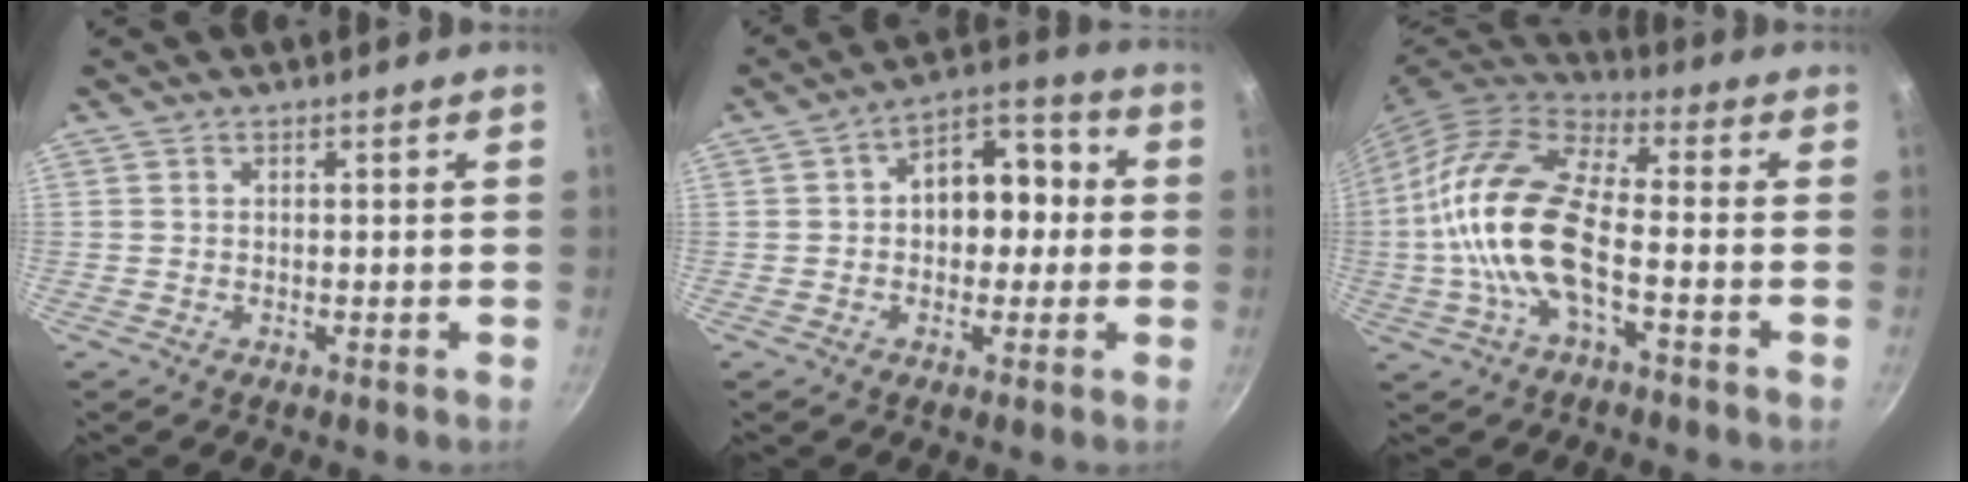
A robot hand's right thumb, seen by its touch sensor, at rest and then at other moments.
{"total": 11.5, "force": [0.8, 7.5, 8.7], "torque": [-0.087, 0.032, 0.003]}
{"total": 16.5, "force": [-2.7, 6.8, 14.8], "torque": [-0.315, 0.036, -0.057]}